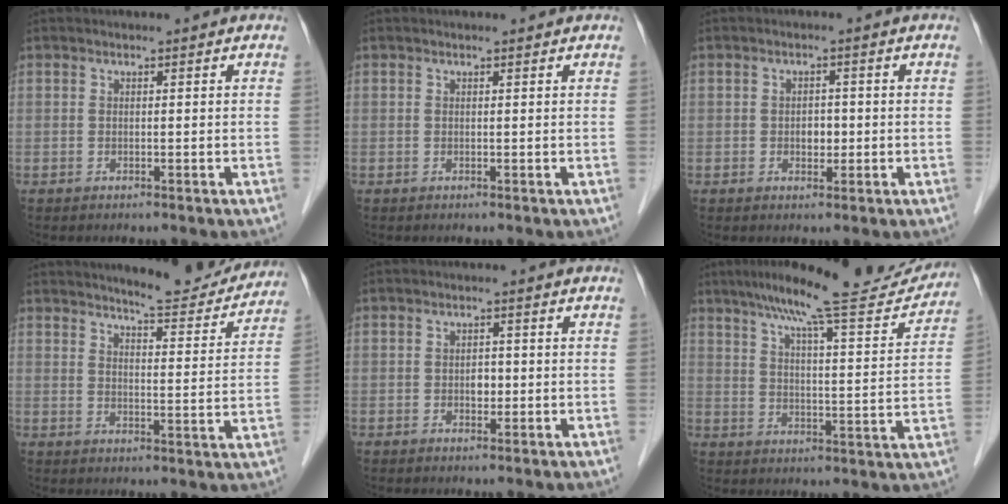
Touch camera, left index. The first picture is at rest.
{"total": 0.0}
{"total": 2.2, "force": [-0.7, 1.4, 1.5], "torque": [-0.021, -0.002, -0.009]}
{"total": 10.7, "force": [10.2, 1.2, 3.0], "torque": [-0.035, -0.024, 0.125]}
{"total": 1.7, "force": [-0.7, 1.1, 1.2], "torque": [-0.017, -0.002, -0.009]}
{"total": 17.3, "force": [15.5, 1.2, 7.6], "torque": [-0.115, -0.015, 0.213]}